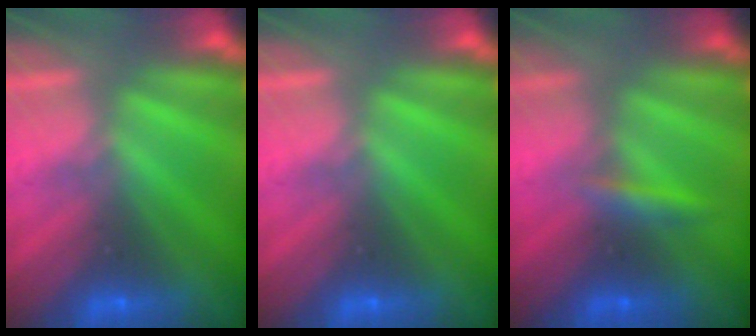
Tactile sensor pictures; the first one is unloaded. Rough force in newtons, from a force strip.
{"total": 0.0}
{"total": 2.4}